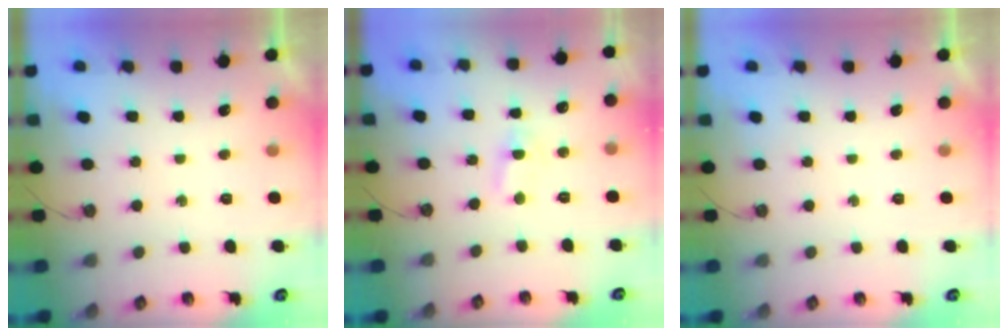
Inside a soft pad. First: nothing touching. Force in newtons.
{"total": 2.2, "press": 2.2, "slide": 0.3}
{"total": 0.0}